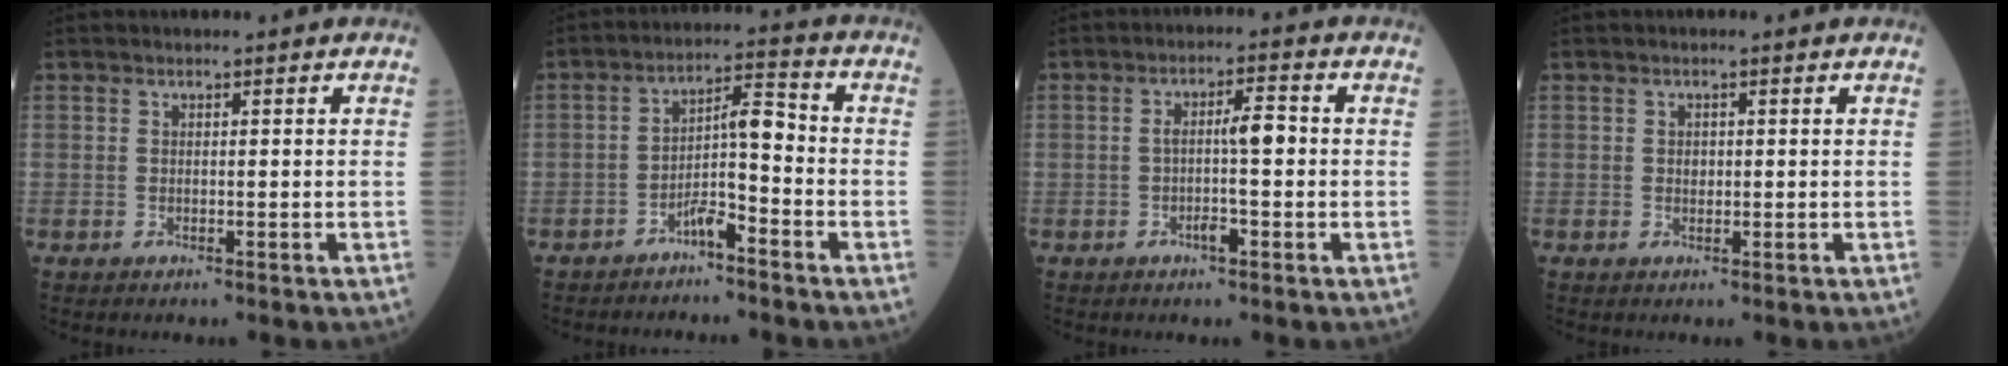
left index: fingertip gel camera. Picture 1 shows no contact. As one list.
[{"total": 5.5, "force": [-2.9, 1.1, 4.5], "torque": [-0.081, 0.023, -0.049]}, {"total": 4.8, "force": [-0.6, 0.8, 4.7], "torque": [-0.083, 0.010, -0.011]}, {"total": 0.9, "force": [0.0, 0.7, 0.5], "torque": [-0.008, 0.001, 0.002]}]